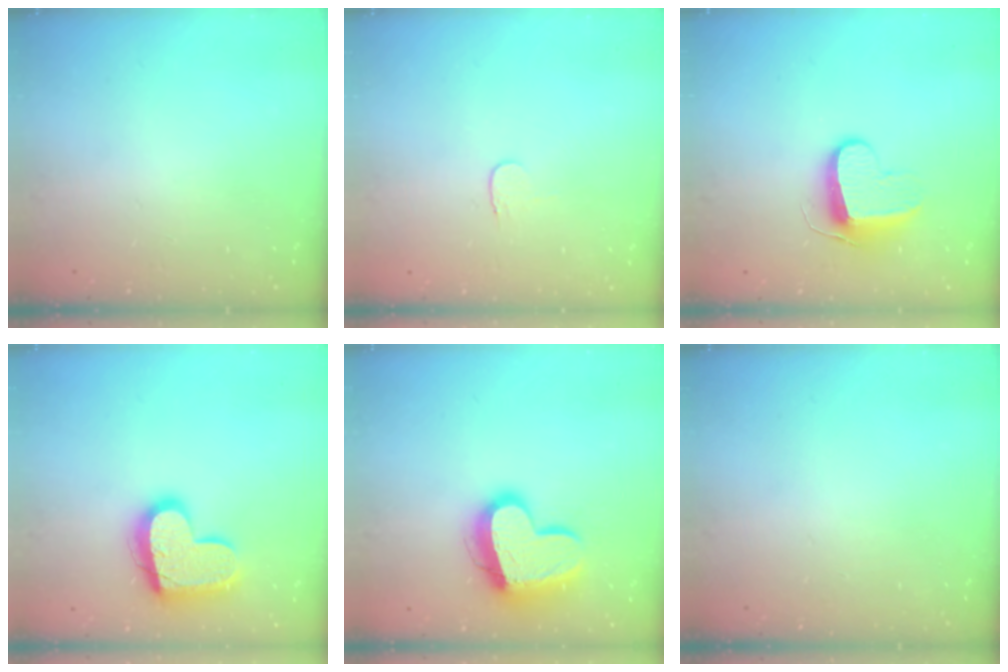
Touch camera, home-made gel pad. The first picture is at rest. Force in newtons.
{"total": 3.9, "press": 3.8, "slide": 0.4}
{"total": 9.5, "press": 9.5, "slide": 0.0}
{"total": 17.3, "press": 17.3, "slide": 1.2}
{"total": 16.7, "press": 16.6, "slide": 1.4}
{"total": 0.0}